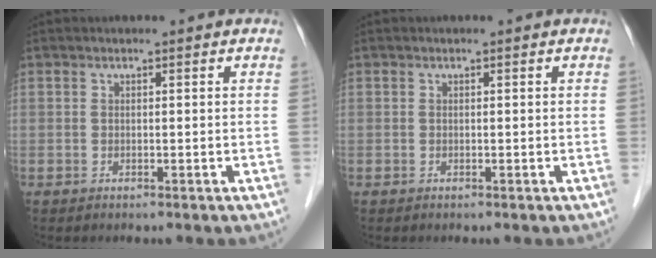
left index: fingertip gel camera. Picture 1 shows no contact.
{"total": 0.0}